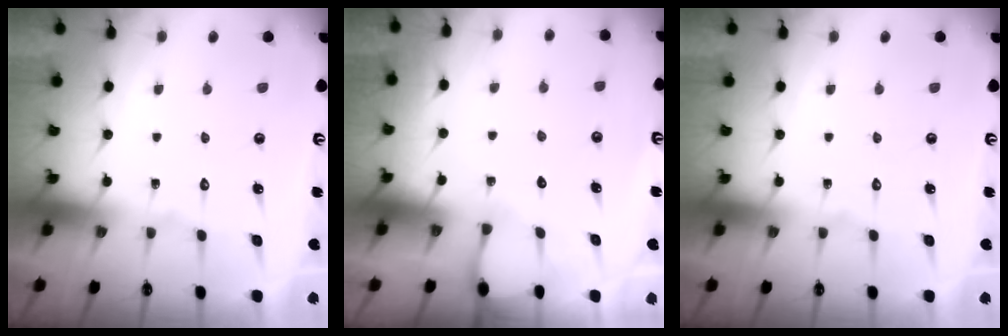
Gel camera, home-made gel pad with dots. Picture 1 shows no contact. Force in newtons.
{"total": 3.7, "press": 3.7, "slide": 0.2}
{"total": 0.0}